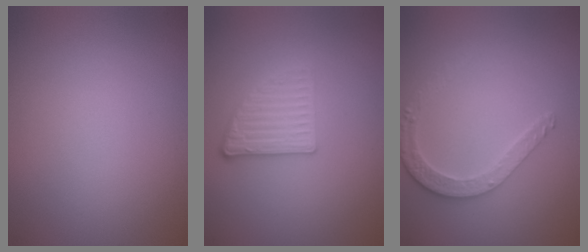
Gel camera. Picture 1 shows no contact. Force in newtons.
{"total": 2.6, "press": 2.4, "slide": 1.0}
{"total": 2.7, "press": 2.6, "slide": 0.7}